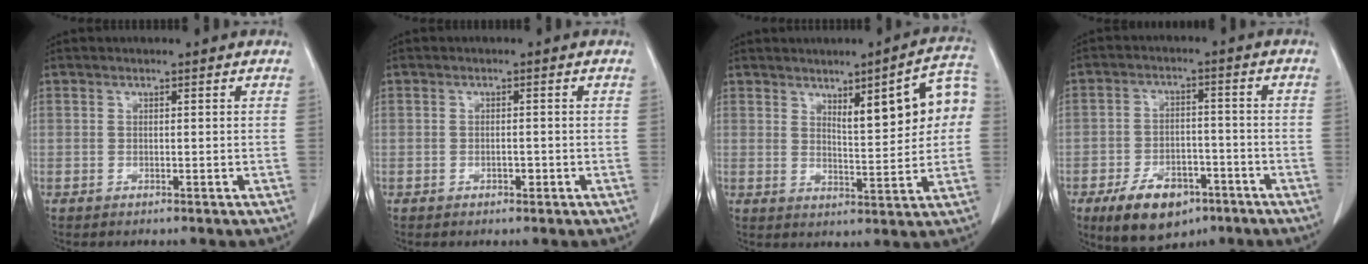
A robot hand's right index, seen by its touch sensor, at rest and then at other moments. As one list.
[{"total": 1.1, "force": [-0.4, 0.6, 0.8], "torque": [-0.012, 0.002, -0.002]}, {"total": 10.5, "force": [2.7, 1.9, 10.0], "torque": [-0.134, 0.017, 0.039]}, {"total": 10.1, "force": [-6.0, 5.5, 5.9], "torque": [-0.101, -0.002, -0.092]}]